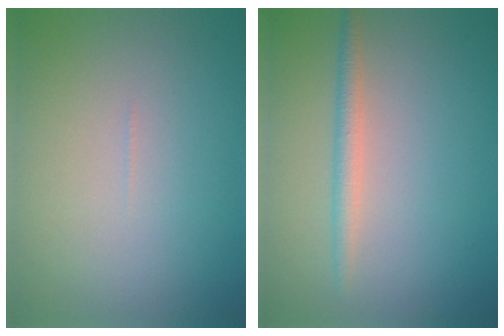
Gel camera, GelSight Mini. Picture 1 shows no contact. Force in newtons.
{"total": 1.8, "press": 1.8, "slide": 0.1}